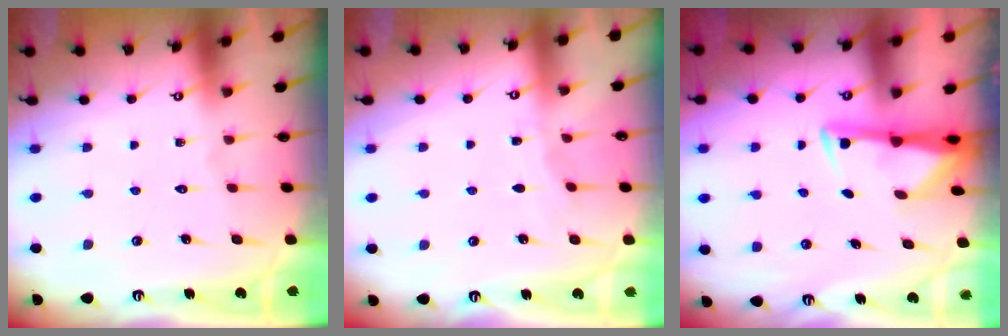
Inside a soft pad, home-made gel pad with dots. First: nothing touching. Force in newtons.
{"total": 2.7, "press": 2.6, "slide": 0.5}
{"total": 3.0, "press": 2.9, "slide": 0.5}